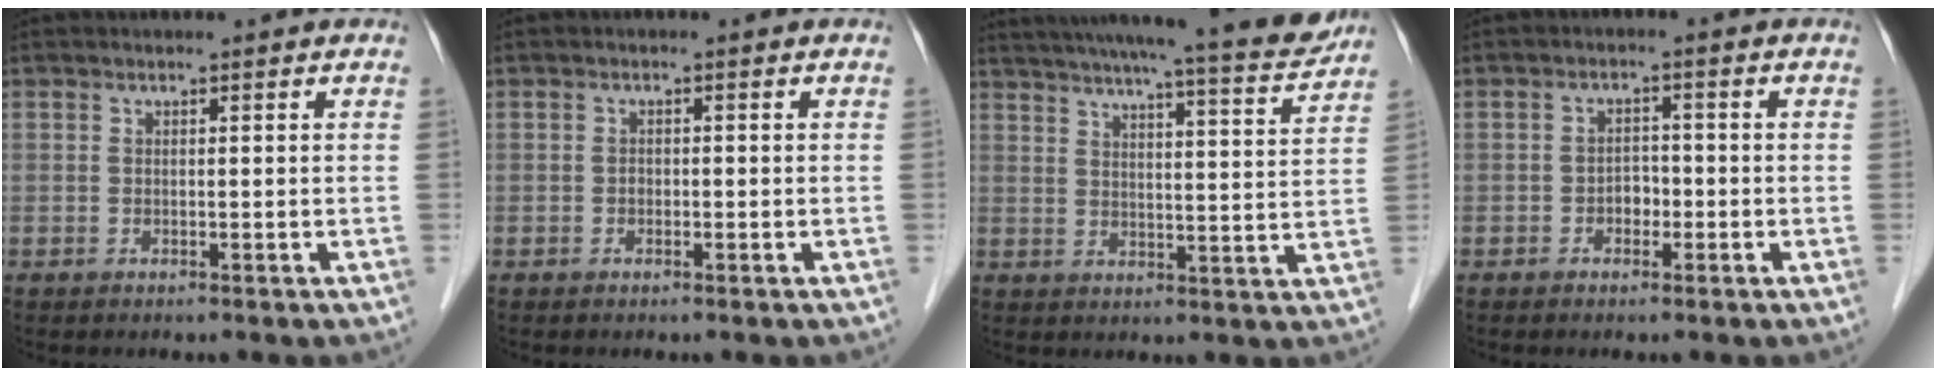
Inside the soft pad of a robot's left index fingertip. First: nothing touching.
{"total": 0.6, "force": [-0.2, 0.5, 0.3], "torque": [-0.004, 0.003, -0.006]}
{"total": 19.7, "force": [17.8, 0.3, 8.4], "torque": [-0.128, -0.023, 0.233]}
{"total": 2.2, "force": [-0.9, 1.5, 1.3], "torque": [-0.016, 0.007, -0.016]}